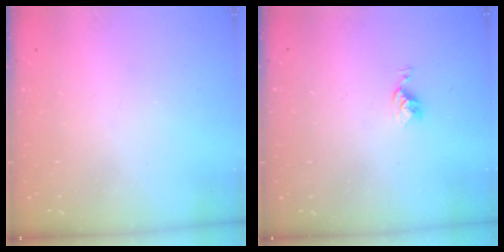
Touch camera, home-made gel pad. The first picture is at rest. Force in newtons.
{"total": 5.2, "press": 5.2, "slide": 0.6}